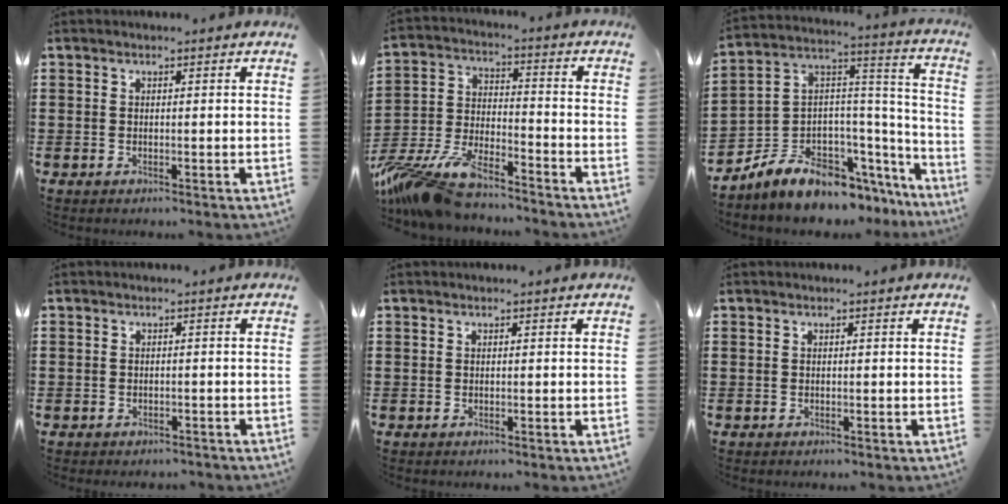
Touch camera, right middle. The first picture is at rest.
{"total": 10.8, "force": [-9.4, 2.2, 4.8], "torque": [-0.111, 0.007, -0.189]}
{"total": 8.3, "force": [-7.1, 3.5, 2.5], "torque": [-0.071, -0.004, -0.141]}
{"total": 1.0, "force": [-0.9, 0.4, 0.0], "torque": [-0.003, 0.001, -0.020]}
{"total": 0.0}
{"total": 0.0}